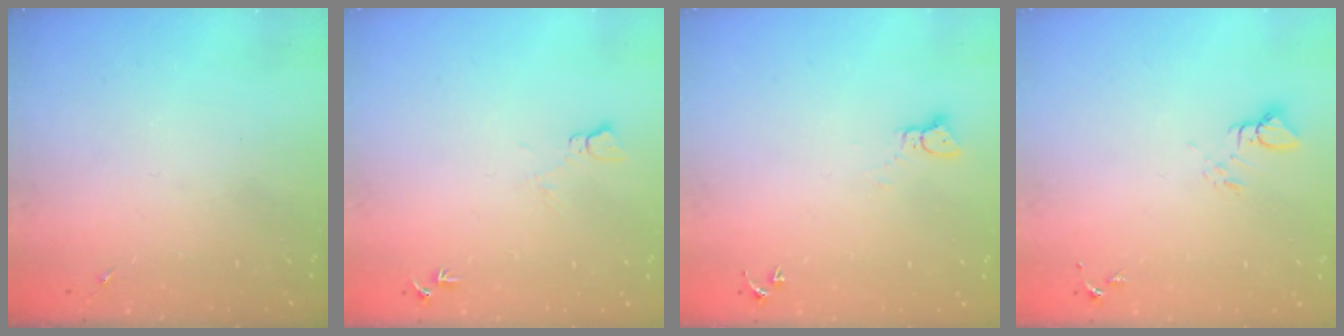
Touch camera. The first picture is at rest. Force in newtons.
{"total": 6.6, "press": 6.6, "slide": 0.7}
{"total": 2.3, "press": 2.3, "slide": 0.3}
{"total": 3.4, "press": 3.4, "slide": 0.2}